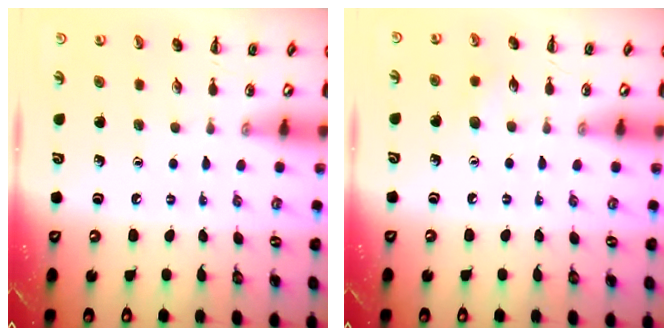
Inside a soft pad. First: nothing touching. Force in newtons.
{"total": 4.8, "press": 4.6, "slide": 1.2}